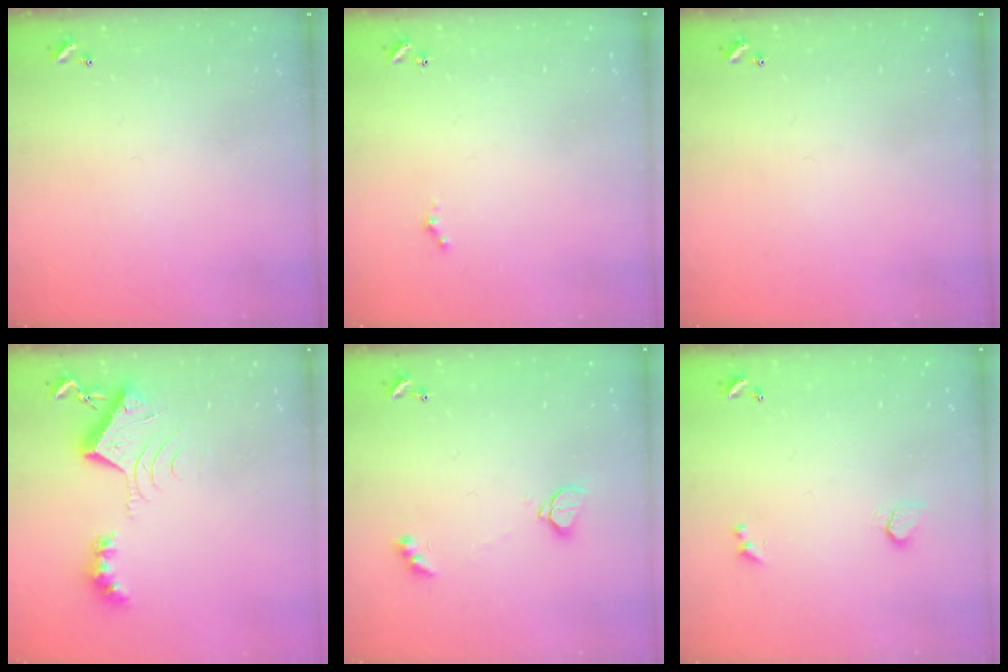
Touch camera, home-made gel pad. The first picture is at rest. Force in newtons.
{"total": 0.0}
{"total": 0.0}
{"total": 8.0, "press": 8.0, "slide": 0.9}
{"total": 2.2, "press": 2.2, "slide": 0.2}
{"total": 0.9, "press": 0.8, "slide": 0.4}